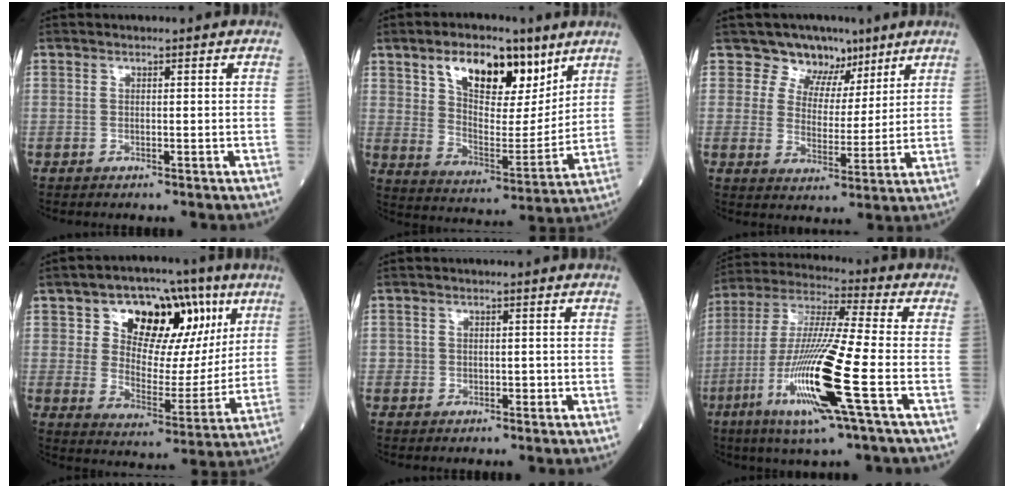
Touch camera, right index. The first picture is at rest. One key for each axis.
{"total": 14.4, "fx": 8.3, "fy": 6.3, "fz": 9.9, "tx": -0.158, "ty": 0.005, "tz": 0.147}
{"total": 7.2, "fx": 5.2, "fy": 4.9, "fz": 0.7, "tx": 0.001, "ty": -0.001, "tz": 0.078}
{"total": 15.9, "fx": 7.2, "fy": 9.0, "fz": 11.0, "tx": -0.144, "ty": 0.025, "tz": 0.118}
{"total": 1.2, "fx": -0.2, "fy": 1.2, "fz": 0.3, "tx": -0.002, "ty": 0.003, "tz": -0.002}
{"total": 17.4, "fx": -6.1, "fy": 0.0, "fz": 16.3, "tx": -0.340, "ty": -0.024, "tz": -0.119}